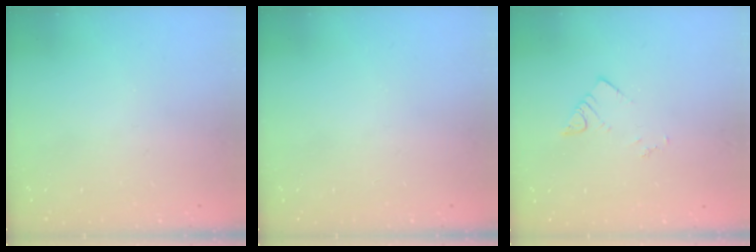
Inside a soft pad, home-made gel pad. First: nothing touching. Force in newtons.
{"total": 0.0}
{"total": 3.6, "press": 3.6, "slide": 0.1}